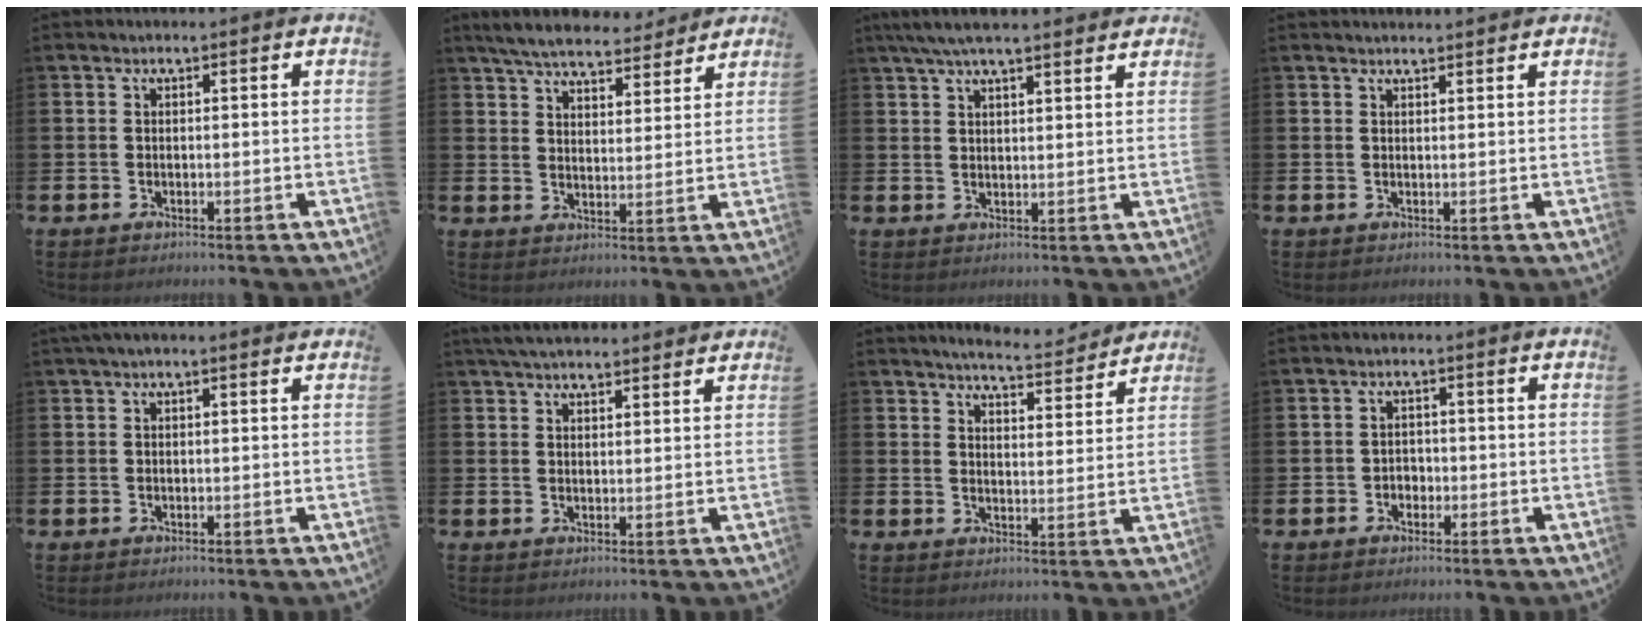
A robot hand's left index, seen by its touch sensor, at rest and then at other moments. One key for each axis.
{"total": 6.2, "fx": 5.9, "fy": 1.3, "fz": 1.5, "tx": -0.048, "ty": -0.028, "tz": 0.105}
{"total": 5.6, "fx": 5.0, "fy": 0.7, "fz": 2.5, "tx": -0.060, "ty": -0.008, "tz": 0.092}
{"total": 1.2, "fx": 1.2, "fy": 0.0, "fz": 0.1, "tx": 0.007, "ty": -0.006, "tz": 0.021}
{"total": 0.8, "fx": 0.4, "fy": 0.0, "fz": 0.6, "tx": -0.011, "ty": 0.001, "tz": 0.006}
{"total": 4.1, "fx": 3.9, "fy": 0.7, "fz": 1.1, "tx": -0.028, "ty": -0.011, "tz": 0.073}
{"total": 5.5, "fx": 5.5, "fy": 0.1, "fz": 0.9, "tx": -0.023, "ty": -0.037, "tz": 0.095}
{"total": 1.7, "fx": -0.8, "fy": 1.5, "fz": 0.4, "tx": -0.011, "ty": 0.004, "tz": -0.019}